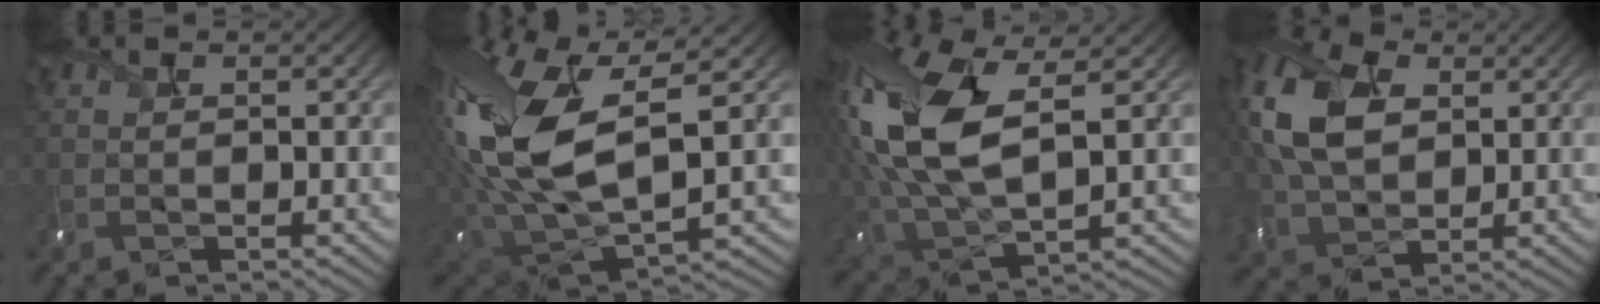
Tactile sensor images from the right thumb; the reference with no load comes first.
{"total": 17.1, "force": [3.7, 8.7, 14.3], "torque": [-0.352, 0.002, 0.071]}
{"total": 14.2, "force": [3.1, 7.1, 12.0], "torque": [-0.298, 0.006, 0.062]}
{"total": 11.7, "force": [3.0, 7.8, 8.3], "torque": [-0.228, 0.022, 0.051]}